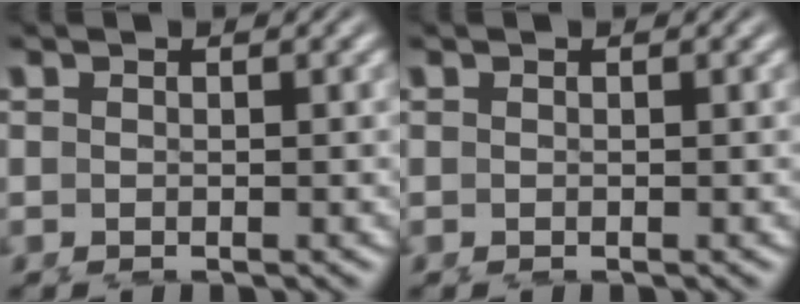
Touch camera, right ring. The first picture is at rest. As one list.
[{"total": 0.0}]